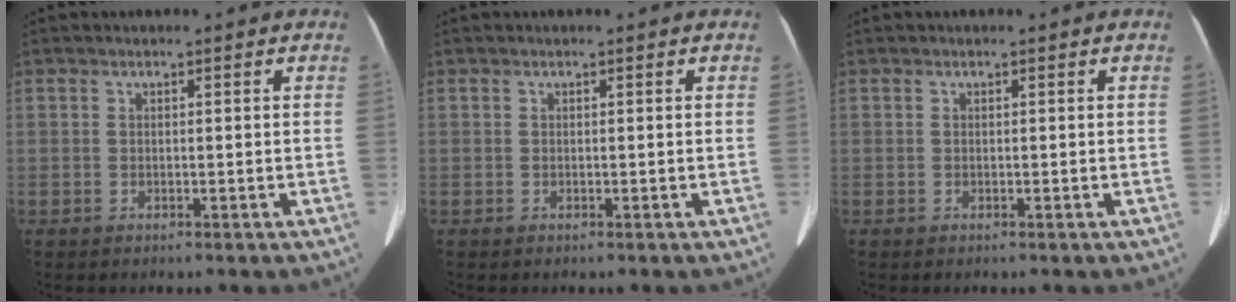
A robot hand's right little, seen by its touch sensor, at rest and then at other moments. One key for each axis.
{"total": 0.0}
{"total": 0.0}